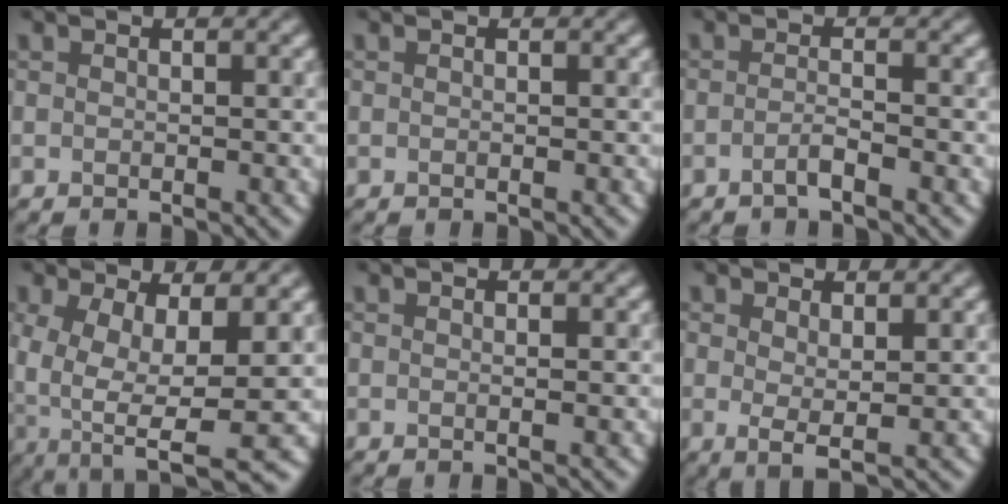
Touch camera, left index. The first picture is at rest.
{"total": 0.0}
{"total": 1.4, "force": [-1.0, 0.3, 1.0], "torque": [-0.012, 0.011, -0.022]}
{"total": 10.3, "force": [-1.9, 4.9, 8.8], "torque": [-0.172, -0.024, -0.008]}
{"total": 0.8, "force": [0.1, 0.4, 0.7], "torque": [-0.001, 0.005, -0.009]}
{"total": 2.1, "force": [0.5, 0.7, 1.9], "torque": [-0.035, 0.001, 0.012]}